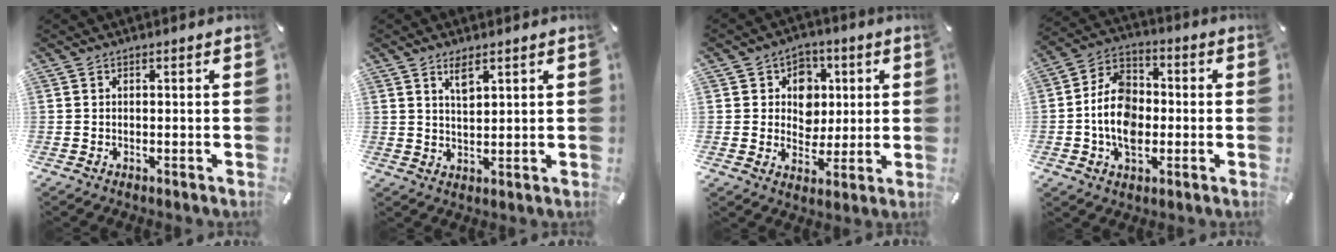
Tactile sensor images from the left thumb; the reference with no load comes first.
{"total": 4.1, "force": [2.7, 1.5, 2.6], "torque": [-0.050, -0.007, 0.047]}
{"total": 10.2, "force": [1.7, 9.3, 3.7], "torque": [-0.047, -0.007, 0.033]}
{"total": 11.9, "force": [-2.0, 8.9, 7.7], "torque": [-0.168, 0.019, -0.039]}